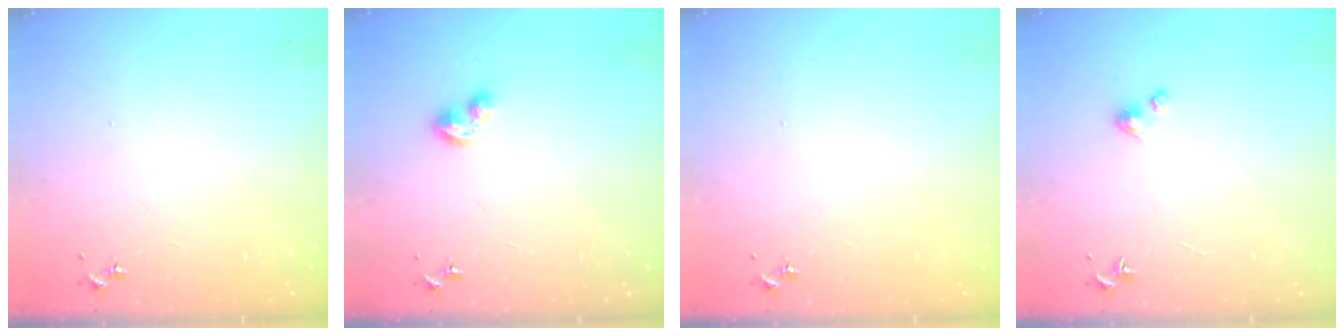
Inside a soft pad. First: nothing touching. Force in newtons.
{"total": 6.0, "press": 6.0, "slide": 0.4}
{"total": 0.0}
{"total": 3.3, "press": 3.2, "slide": 0.3}